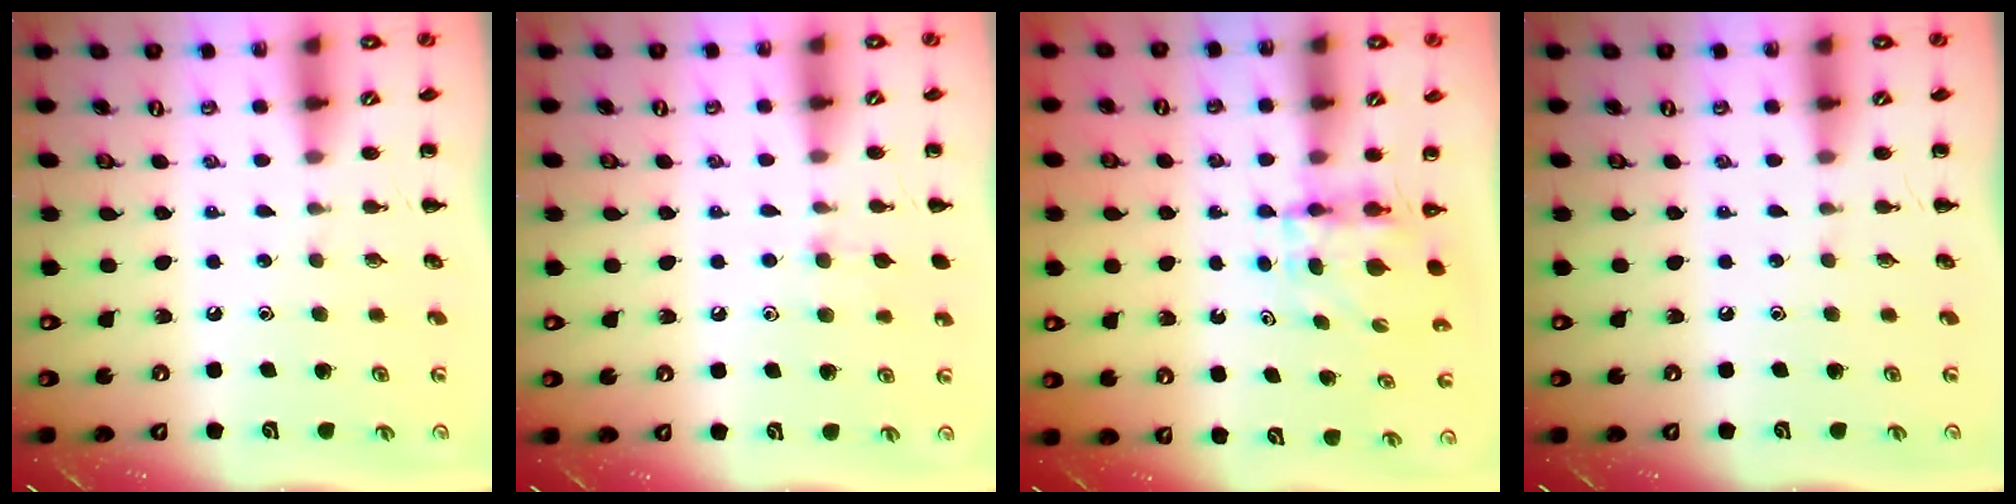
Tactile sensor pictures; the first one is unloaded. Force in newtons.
{"total": 6.1, "press": 5.7, "slide": 2.3}
{"total": 4.0, "press": 4.0, "slide": 0.3}
{"total": 0.0}